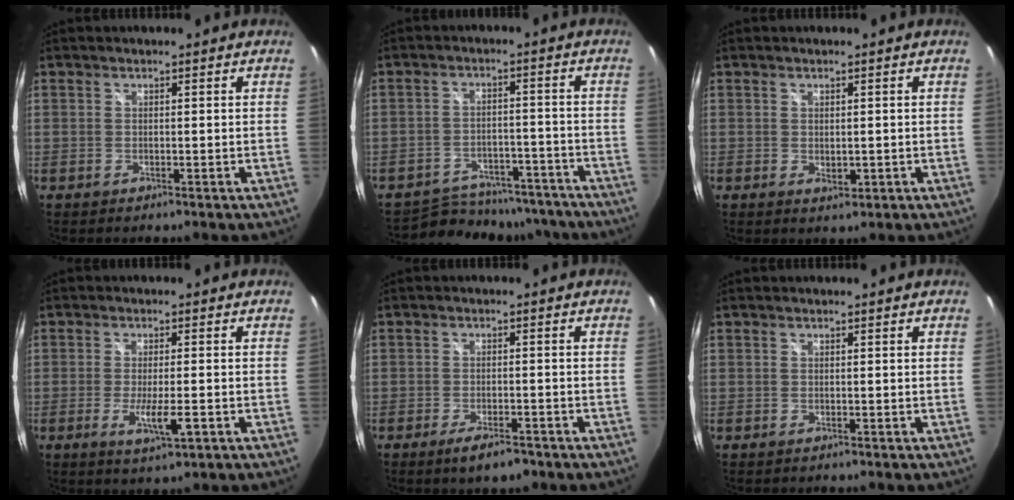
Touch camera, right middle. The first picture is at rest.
{"total": 15.5, "force": [-14.0, 5.7, 3.7], "torque": [-0.083, 0.019, -0.180]}
{"total": 1.8, "force": [0.0, 1.2, 1.3], "torque": [-0.019, -0.002, 0.001]}
{"total": 5.6, "force": [-2.0, 0.9, 5.1], "torque": [-0.095, -0.014, -0.032]}
{"total": 5.0, "force": [-3.5, 1.6, 3.3], "torque": [-0.069, -0.009, -0.055]}
{"total": 0.0}